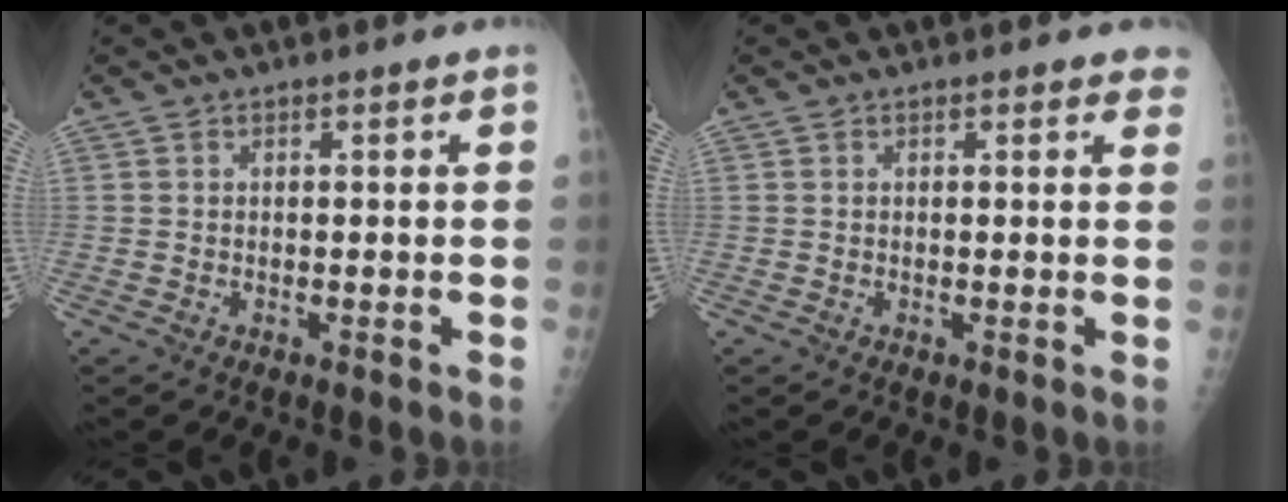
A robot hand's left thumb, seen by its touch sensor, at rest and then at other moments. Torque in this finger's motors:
{"motor_torque": [1.52, 0.81, 0.36, -0.40, 0.05]}